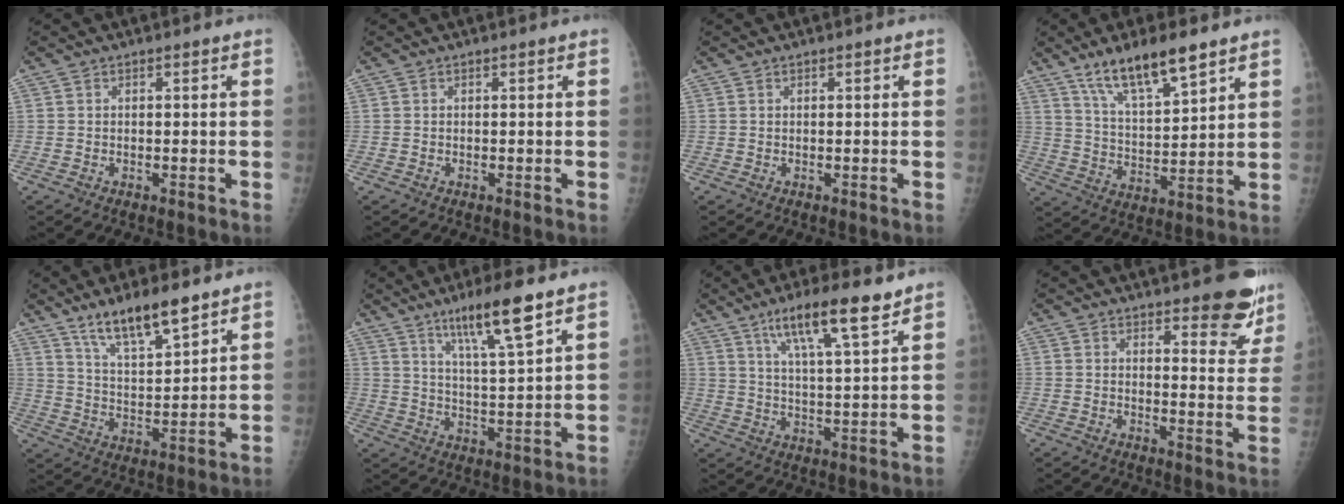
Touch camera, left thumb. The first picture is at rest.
{"total": 0.0}
{"total": 0.0}
{"total": 12.9, "force": [8.9, 3.2, 8.7], "torque": [-0.141, -0.044, 0.168]}
{"total": 11.6, "force": [8.3, 2.7, 7.5], "torque": [-0.121, -0.049, 0.158]}
{"total": 11.5, "force": [7.2, 1.0, 8.9], "torque": [-0.152, -0.039, 0.129]}
{"total": 12.3, "force": [7.9, 1.9, 9.2], "torque": [-0.150, -0.032, 0.135]}
{"total": 10.1, "force": [7.5, 3.3, 5.8], "torque": [-0.030, -0.050, 0.090]}